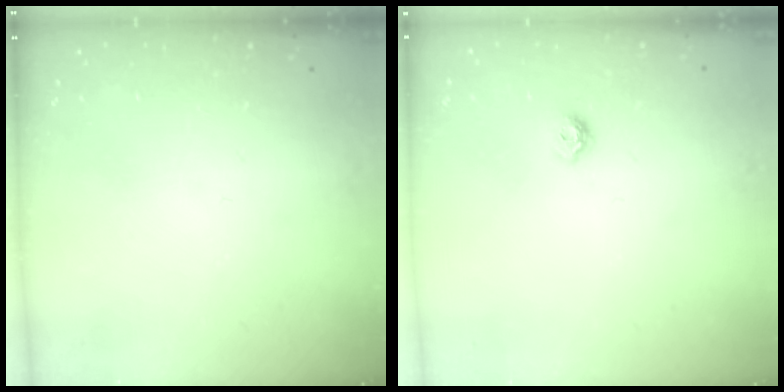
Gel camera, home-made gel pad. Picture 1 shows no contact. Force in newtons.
{"total": 6.1, "press": 6.1, "slide": 0.8}